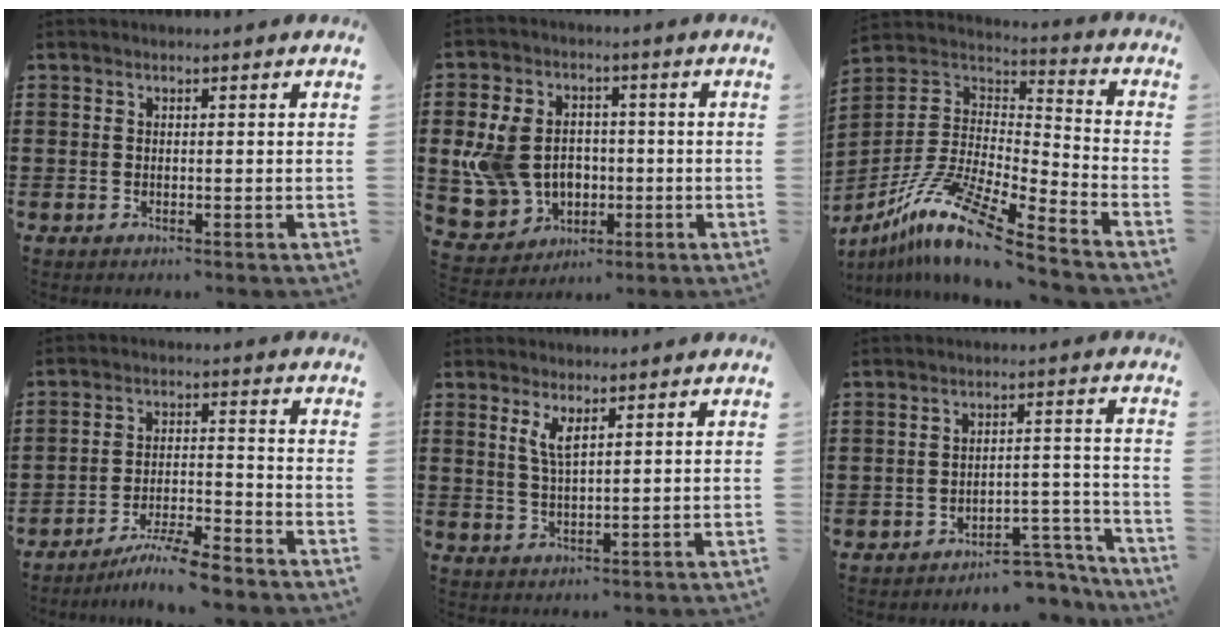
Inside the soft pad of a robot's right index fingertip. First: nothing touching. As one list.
[{"total": 9.6, "force": [-0.1, 8.0, 5.3], "torque": [-0.157, 0.016, -0.001]}, {"total": 13.3, "force": [-10.1, 1.5, 8.6], "torque": [-0.177, 0.007, -0.198]}, {"total": 6.6, "force": [-5.9, 0.1, 2.9], "torque": [-0.060, -0.004, -0.115]}, {"total": 3.2, "force": [1.9, 0.8, 2.5], "torque": [-0.054, 0.003, 0.032]}, {"total": 4.5, "force": [-4.1, 1.1, 1.5], "torque": [-0.027, 0.010, -0.083]}]